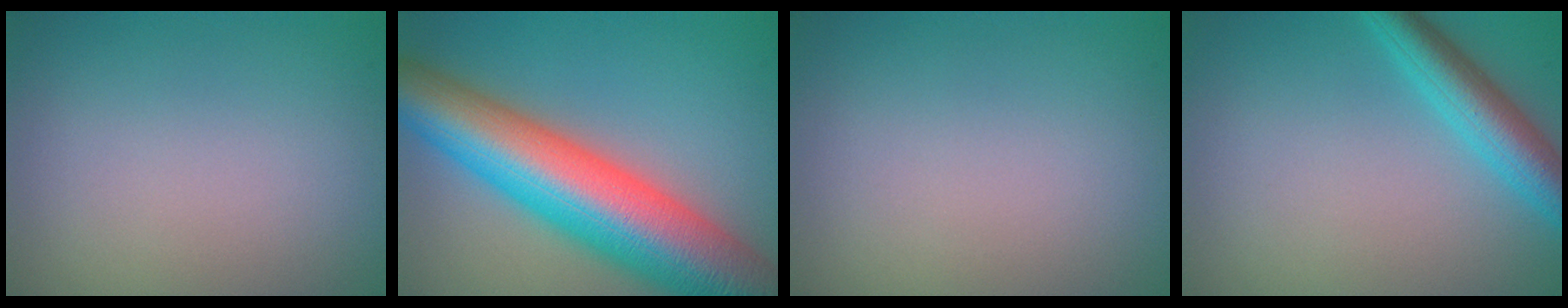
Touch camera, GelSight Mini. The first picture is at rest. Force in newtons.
{"total": 13.8, "press": 13.8, "slide": 0.4}
{"total": 0.0}
{"total": 4.1, "press": 4.1, "slide": 0.2}